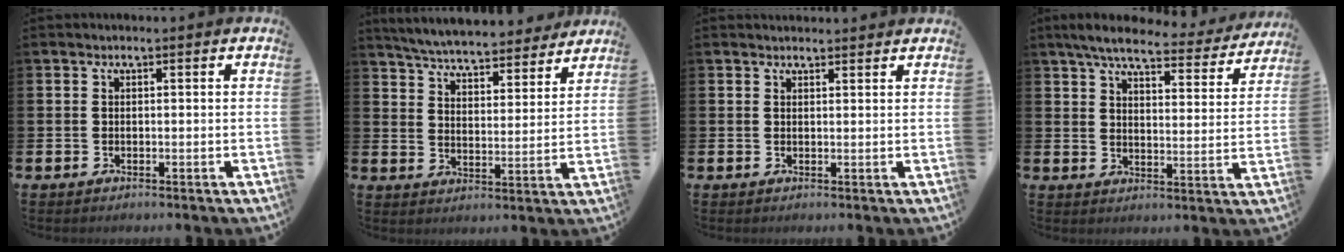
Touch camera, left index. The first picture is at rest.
{"total": 6.2, "force": [6.0, 0.8, 1.0], "torque": [-0.044, -0.045, 0.103]}
{"total": 1.4, "force": [1.4, 0.3, 0.0], "torque": [0.005, -0.004, 0.025]}
{"total": 6.8, "force": [6.1, 1.2, 2.9], "torque": [-0.069, -0.031, 0.100]}